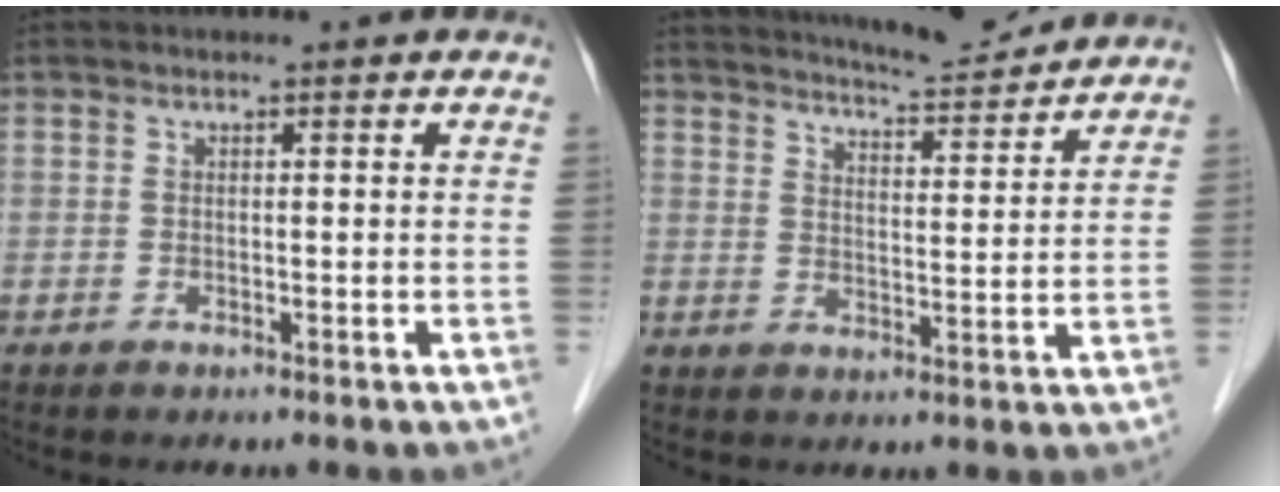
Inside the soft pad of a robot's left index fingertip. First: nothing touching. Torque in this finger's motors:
{"motor_torque": [0.08, -0.29, 0.46, 0.09]}